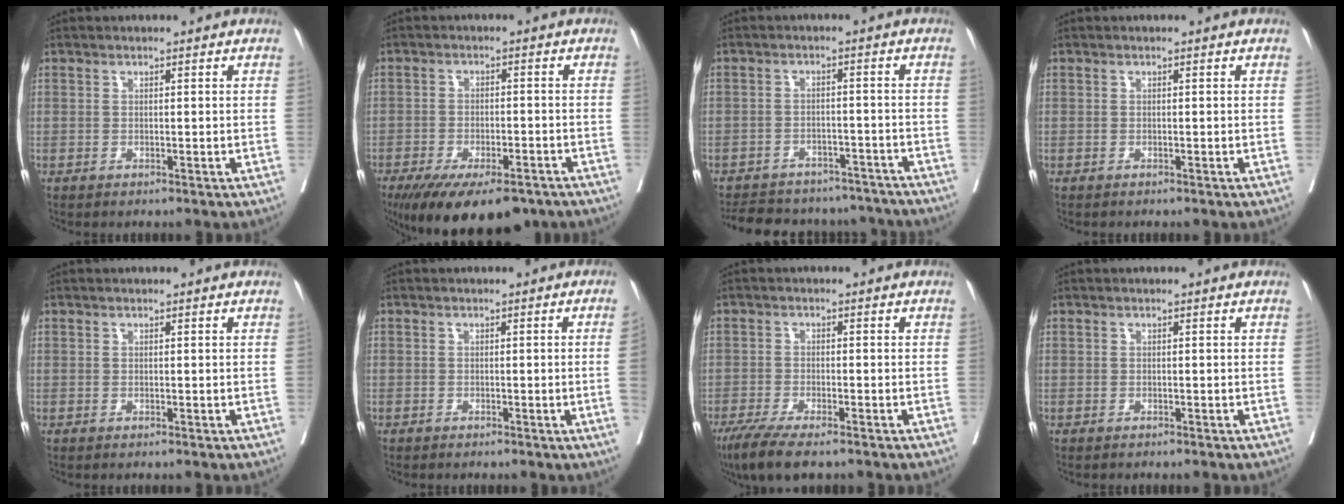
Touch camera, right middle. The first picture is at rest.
{"total": 15.0, "force": [-11.1, 5.3, 8.6], "torque": [-0.141, -0.021, -0.161]}
{"total": 17.0, "force": [-15.2, 6.2, 4.4], "torque": [-0.107, 0.010, -0.194]}
{"total": 0.0}
{"total": 0.0}
{"total": 2.1, "force": [-0.4, -0.9, 1.8], "torque": [-0.020, -0.001, -0.006]}
{"total": 8.0, "force": [-5.9, 1.6, 5.1], "torque": [-0.083, -0.018, -0.098]}
{"total": 0.5, "force": [-0.5, 0.2, 0.1], "torque": [-0.005, -0.001, -0.012]}